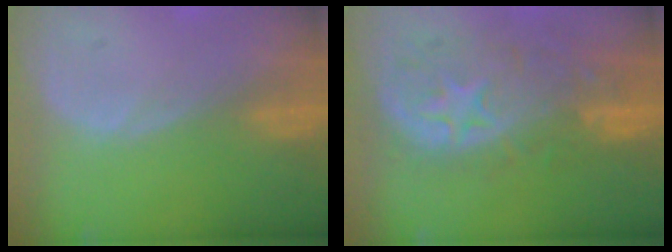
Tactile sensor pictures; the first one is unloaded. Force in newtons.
{"total": 11.1, "press": 9.8, "slide": 5.2}